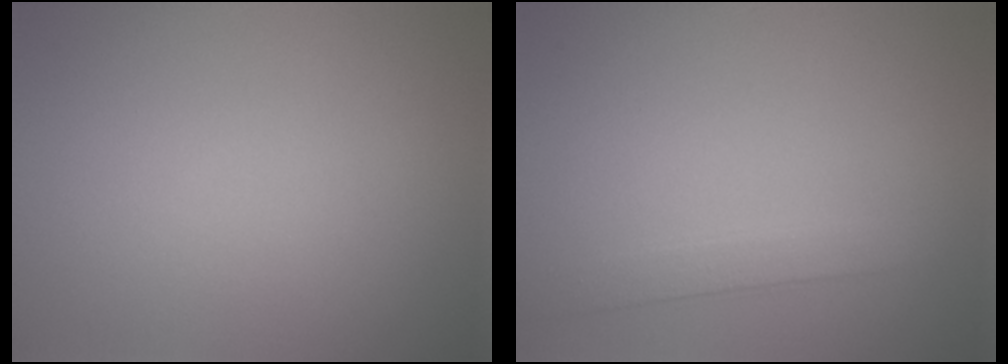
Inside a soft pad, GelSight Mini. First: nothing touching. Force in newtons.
{"total": 2.2, "press": 2.2, "slide": 0.2}